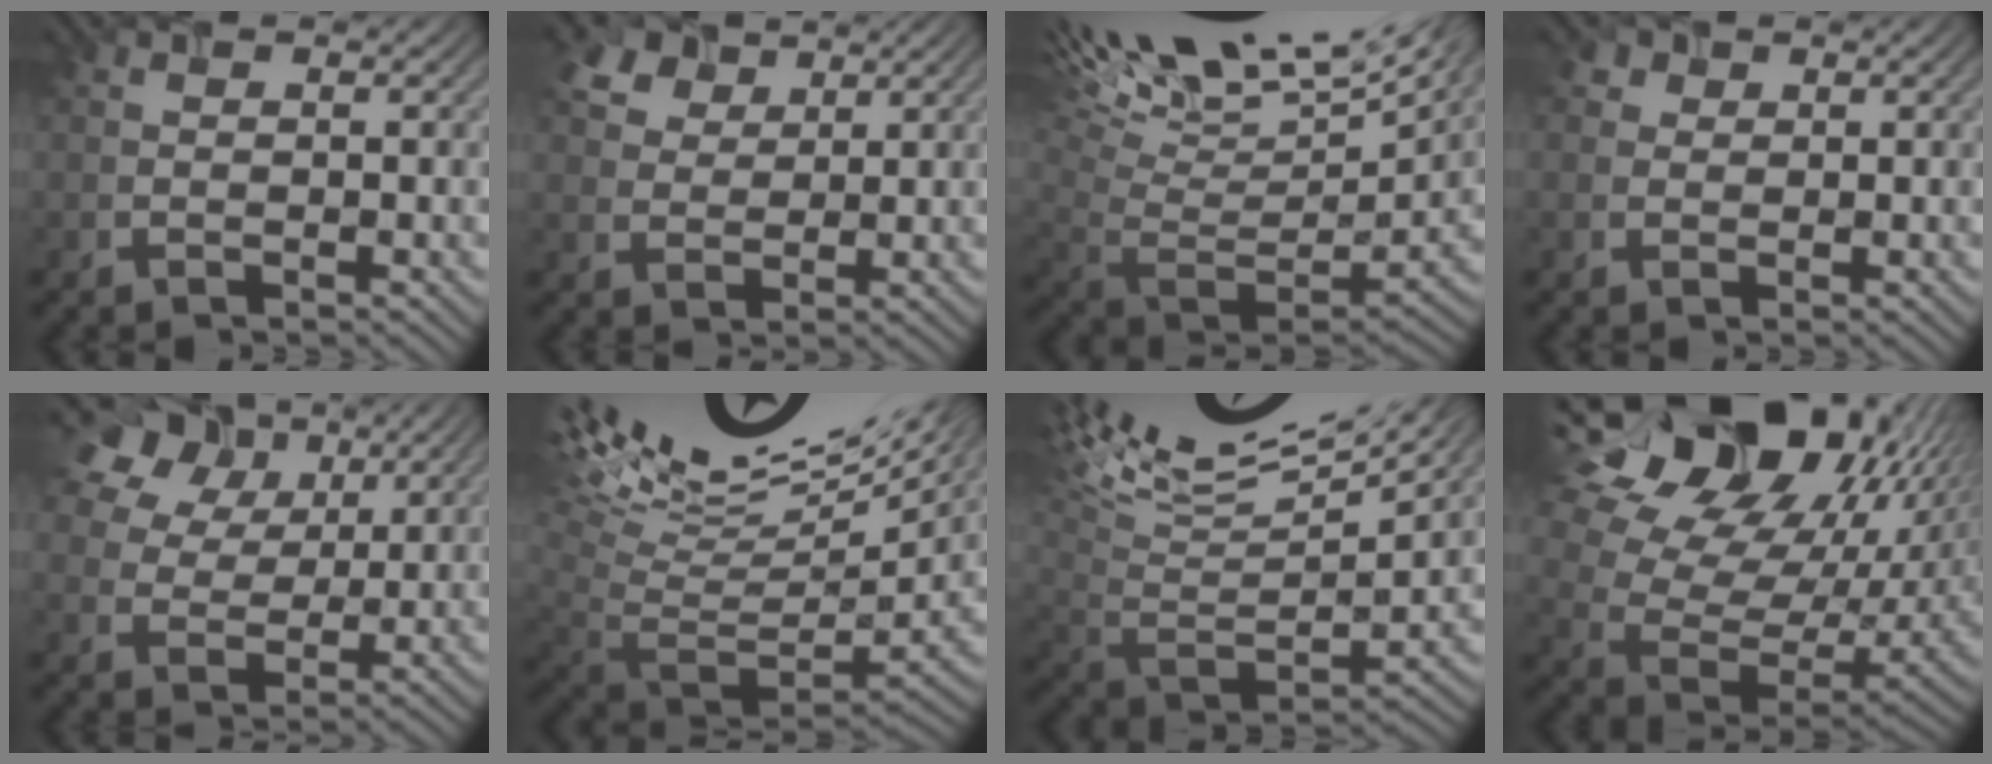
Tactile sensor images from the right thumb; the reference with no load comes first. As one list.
[{"total": 5.8, "force": [3.3, 3.8, 2.9], "torque": [-0.078, 0.010, 0.064]}, {"total": 13.9, "force": [6.7, 4.5, 11.3], "torque": [-0.228, 0.018, 0.117]}, {"total": 2.7, "force": [1.6, 1.9, 1.1], "torque": [-0.030, -0.001, 0.034]}, {"total": 11.9, "force": [5.7, 8.3, 6.2], "torque": [-0.172, 0.036, 0.110]}, {"total": 15.6, "force": [7.2, 5.3, 12.7], "torque": [-0.212, 0.039, 0.135]}, {"total": 13.9, "force": [7.3, 4.8, 10.8], "torque": [-0.254, 0.030, 0.107]}, {"total": 17.4, "force": [8.5, 10.4, 11.1], "torque": [-0.208, 0.023, 0.144]}]